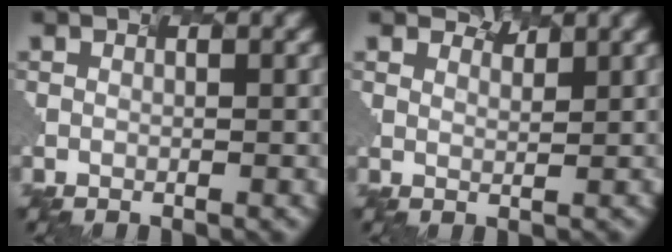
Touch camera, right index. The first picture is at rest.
{"total": 1.6, "force": [1.5, 0.0, -0.5], "torque": [-0.001, -0.002, 0.033]}